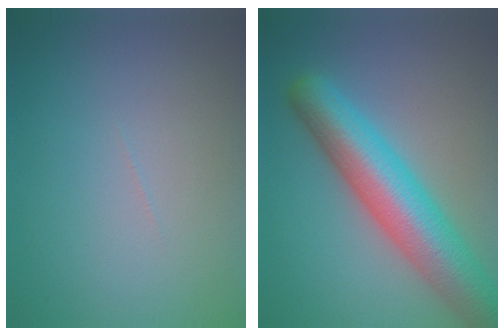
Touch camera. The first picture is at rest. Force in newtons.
{"total": 9.2, "press": 9.2, "slide": 0.5}